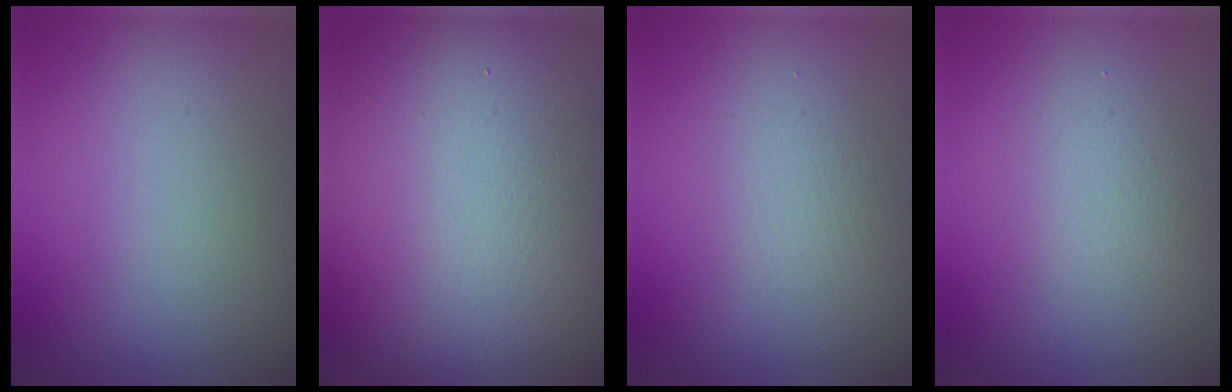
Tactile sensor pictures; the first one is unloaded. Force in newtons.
{"total": 20.2, "press": 20.2, "slide": 1.0}
{"total": 1.7, "press": 1.6, "slide": 0.1}
{"total": 2.2, "press": 2.2, "slide": 0.0}